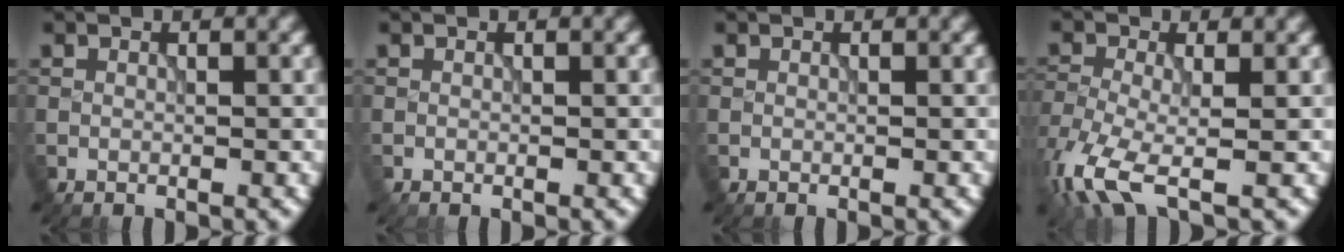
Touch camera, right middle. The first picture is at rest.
{"total": 0.0}
{"total": 0.0}
{"total": 6.4, "force": [-3.5, 2.6, 4.7], "torque": [-0.112, -0.012, -0.079]}